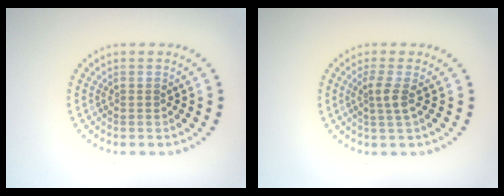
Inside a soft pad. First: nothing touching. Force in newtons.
{"total": 1.8, "press": 1.3, "slide": 1.3}